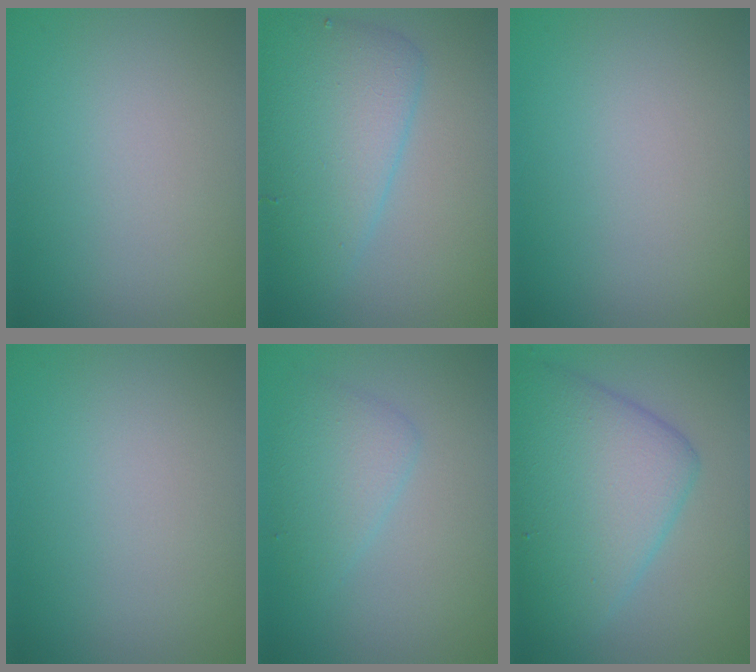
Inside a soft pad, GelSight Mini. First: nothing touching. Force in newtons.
{"total": 5.4, "press": 5.4, "slide": 0.2}
{"total": 0.0}
{"total": 0.0}
{"total": 2.6, "press": 2.6, "slide": 0.1}
{"total": 7.5, "press": 7.5, "slide": 0.4}